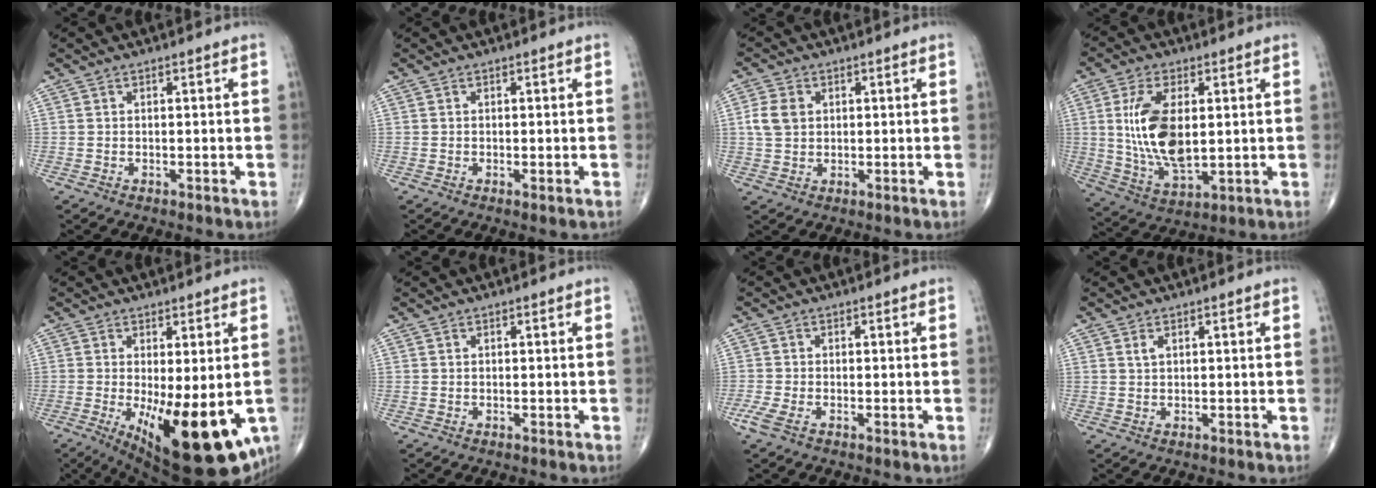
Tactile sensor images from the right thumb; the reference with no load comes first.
{"total": 0.8, "force": [-0.3, 0.1, 0.7], "torque": [-0.013, -0.003, -0.003]}
{"total": 5.0, "force": [1.0, 3.8, 3.1], "torque": [-0.059, 0.002, 0.017]}
{"total": 14.0, "force": [1.8, 6.9, 12.1], "torque": [-0.233, -0.017, 0.043]}
{"total": 18.6, "force": [-4.9, 6.5, 16.8], "torque": [-0.211, -0.035, -0.049]}
{"total": 0.0}
{"total": 2.8, "force": [-1.3, 1.0, 2.2], "torque": [-0.062, -0.007, -0.035]}
{"total": 1.2, "force": [0.6, 0.6, 0.9], "torque": [-0.019, 0.005, 0.014]}